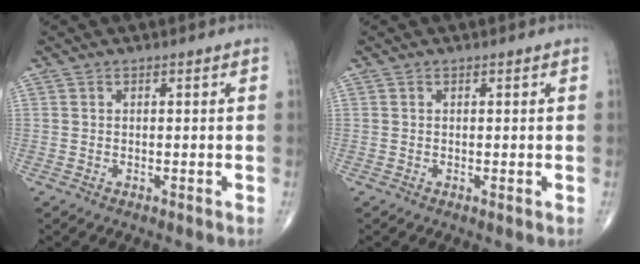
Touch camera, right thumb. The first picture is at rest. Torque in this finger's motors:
{"motor_torque": [-0.57, 0.00, -0.31, -0.22, -0.02]}